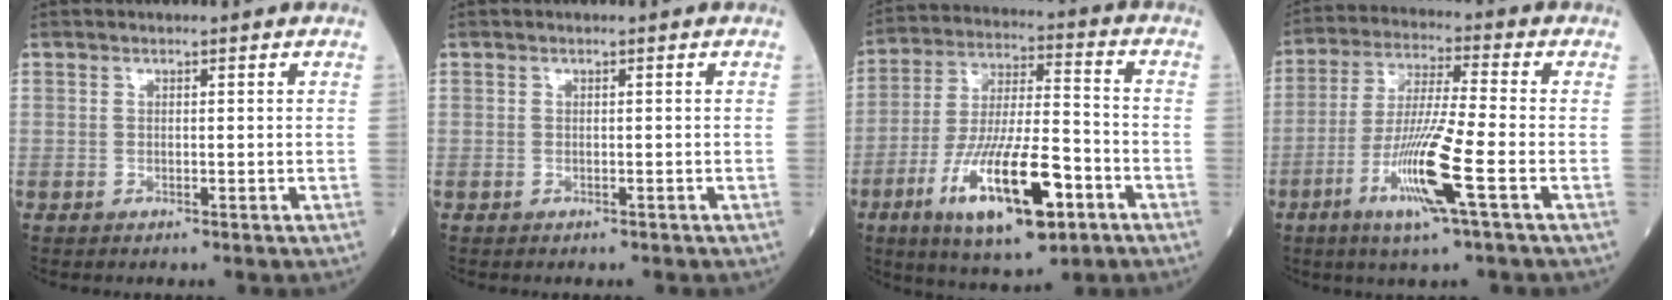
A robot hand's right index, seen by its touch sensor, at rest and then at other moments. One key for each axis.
{"total": 1.0, "fx": -0.7, "fy": 0.5, "fz": 0.4, "tx": -0.008, "ty": 0.002, "tz": -0.007}
{"total": 17.2, "fx": -7.6, "fy": 4.1, "fz": 14.9, "tx": -0.283, "ty": -0.015, "tz": -0.122}
{"total": 11.7, "fx": -4.6, "fy": -0.4, "fz": 10.8, "tx": -0.211, "ty": -0.018, "tz": -0.090}